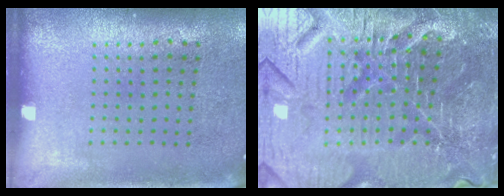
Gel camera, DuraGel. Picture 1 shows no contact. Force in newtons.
{"total": 6.9, "press": 6.2, "slide": 3.0}